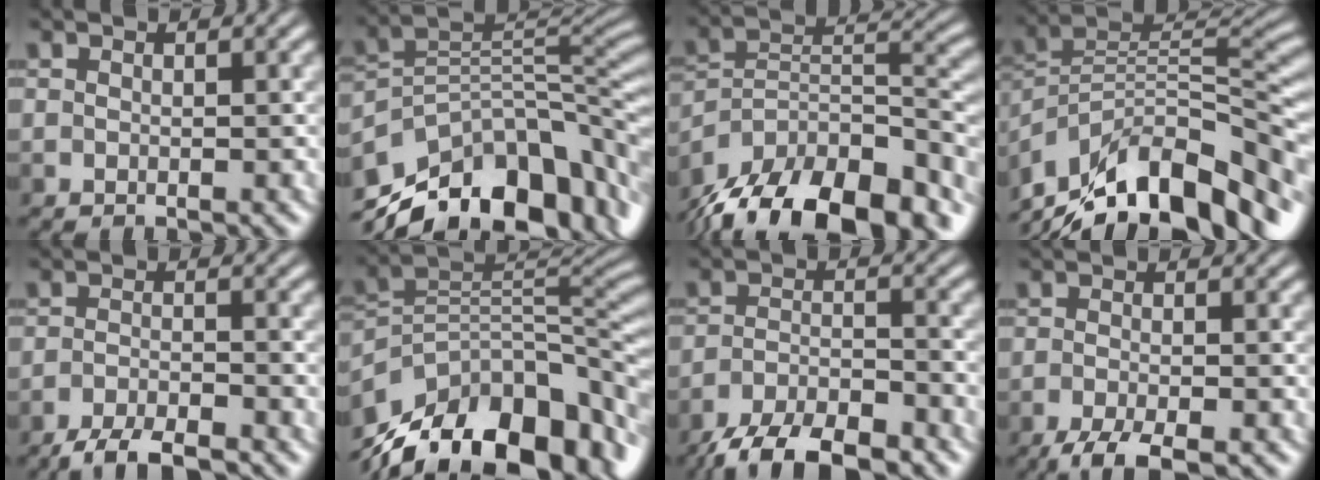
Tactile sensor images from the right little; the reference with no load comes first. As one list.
[{"total": 13.6, "force": [-10.6, 5.9, 6.1], "torque": [-0.125, 0.012, -0.179]}, {"total": 18.0, "force": [-15.2, 6.7, 7.0], "torque": [-0.151, -0.012, -0.229]}, {"total": 14.0, "force": [-11.1, 5.1, 6.8], "torque": [-0.131, 0.029, -0.192]}, {"total": 4.3, "force": [-3.9, 0.3, 1.9], "torque": [-0.042, -0.002, -0.078]}, {"total": 14.0, "force": [-10.2, 6.1, 7.4], "torque": [-0.135, 0.021, -0.182]}, {"total": 6.5, "force": [-5.9, 1.1, 2.7], "torque": [-0.052, -0.002, -0.111]}, {"total": 4.4, "force": [-3.0, 1.1, 3.0], "torque": [-0.065, -0.005, -0.058]}]